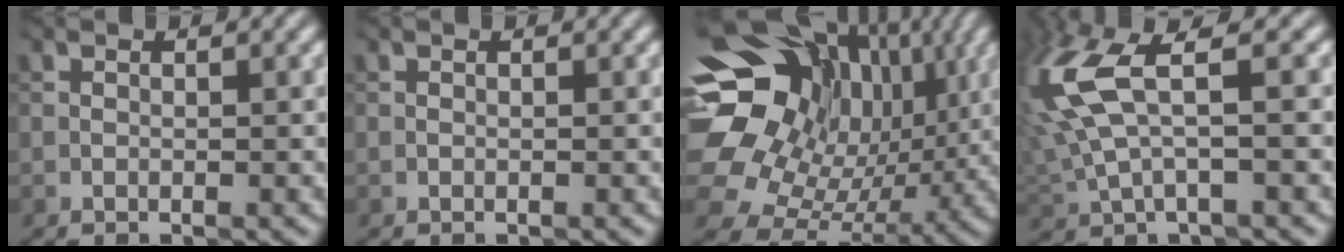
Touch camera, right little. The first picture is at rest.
{"total": 0.0}
{"total": 18.9, "force": [5.3, 15.7, 9.1], "torque": [-0.189, 0.043, 0.098]}
{"total": 7.8, "force": [2.9, 2.8, 6.7], "torque": [-0.175, 0.010, 0.056]}